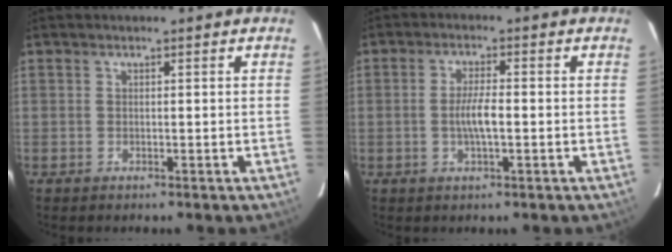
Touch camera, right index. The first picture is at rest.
{"total": 4.4, "force": [-0.8, 0.8, 4.3], "torque": [-0.079, 0.000, -0.014]}